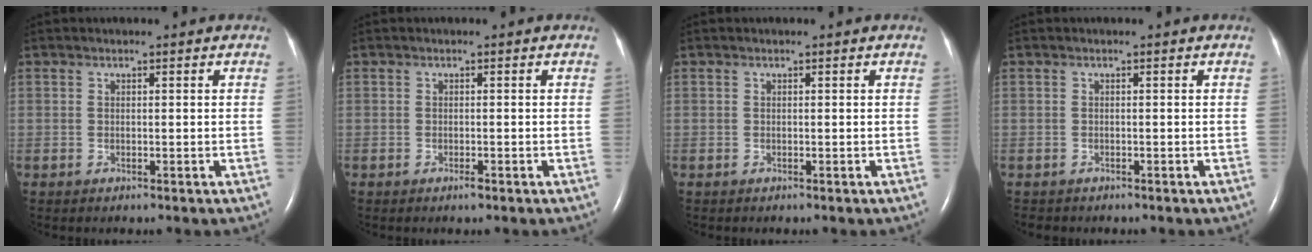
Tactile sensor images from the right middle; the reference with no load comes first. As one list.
[{"total": 0.7, "force": [-0.5, 0.1, 0.5], "torque": [-0.012, -0.001, -0.007]}, {"total": 0.0}, {"total": 1.2, "force": [-1.0, 0.5, 0.1], "torque": [-0.008, -0.001, -0.014]}]